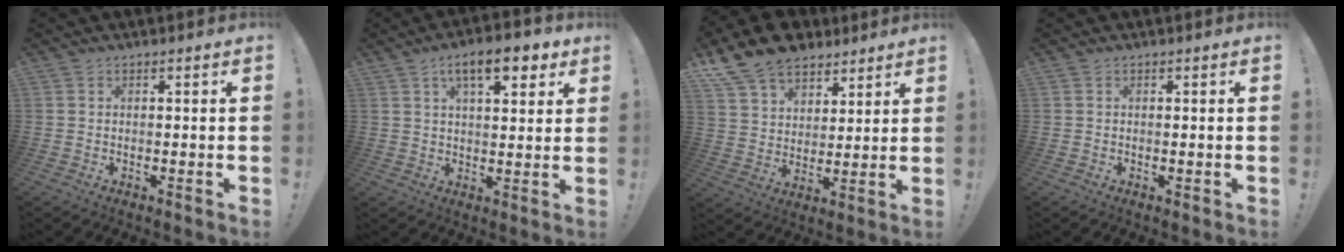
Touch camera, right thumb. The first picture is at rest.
{"total": 10.8, "force": [5.4, 4.1, 8.4], "torque": [-0.122, -0.016, 0.087]}
{"total": 14.3, "force": [10.7, 8.3, 4.4], "torque": [-0.086, -0.076, 0.206]}
{"total": 0.0}